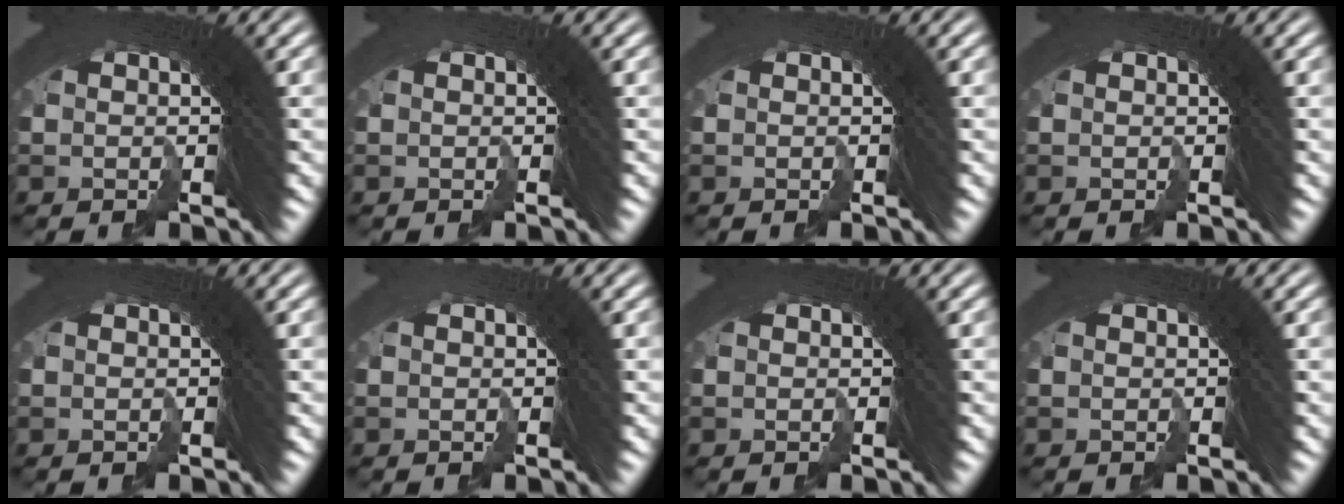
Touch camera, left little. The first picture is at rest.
{"total": 0.5, "force": [-0.2, -0.2, -0.5], "torque": [0.007, -0.002, -0.003]}
{"total": 0.0}
{"total": 0.0}
{"total": 0.0}
{"total": 1.1, "force": [-0.4, -0.6, -0.9], "torque": [0.013, -0.003, -0.006]}
{"total": 0.0}
{"total": 0.0}